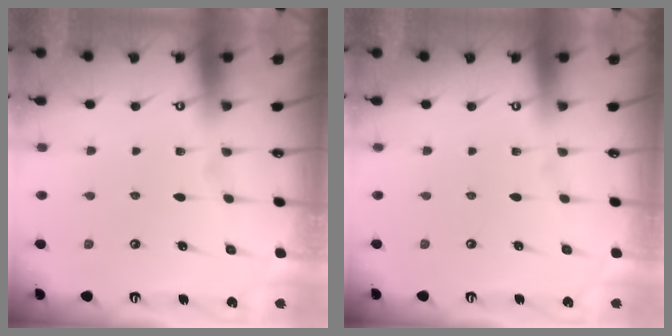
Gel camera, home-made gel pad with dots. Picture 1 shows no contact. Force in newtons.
{"total": 0.0}